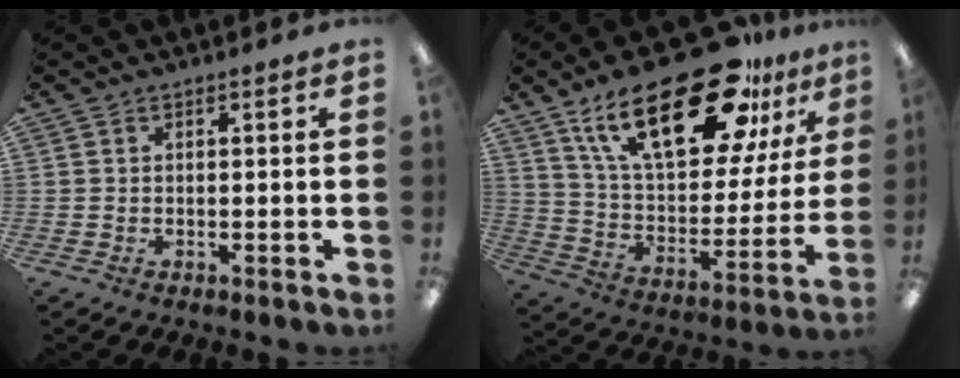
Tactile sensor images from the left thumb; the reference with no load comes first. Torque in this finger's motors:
{"motor_torque": [1.14, 0.97, 1.55, -1.23, 0.28]}